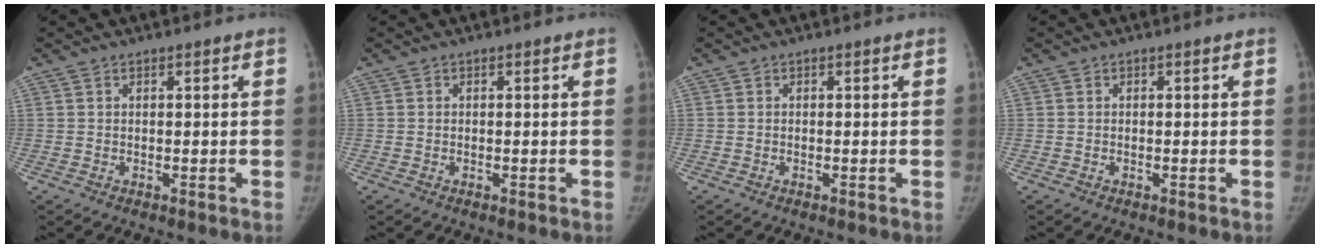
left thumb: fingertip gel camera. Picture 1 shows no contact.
{"total": 0.0}
{"total": 0.0}
{"total": 0.0}